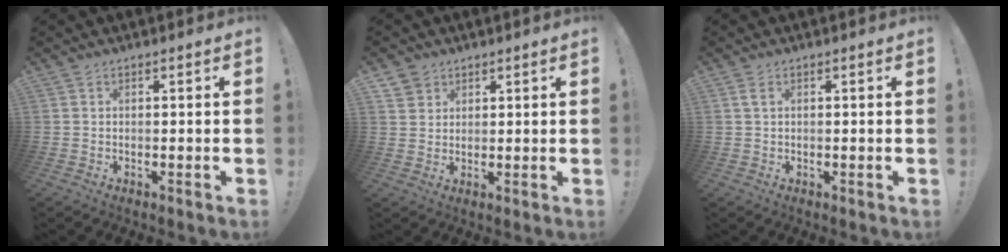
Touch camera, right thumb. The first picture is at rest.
{"total": 3.9, "force": [2.5, 3.0, 0.5], "torque": [-0.013, -0.010, 0.048]}
{"total": 2.0, "force": [0.9, 1.1, 1.5], "torque": [-0.023, 0.002, 0.015]}